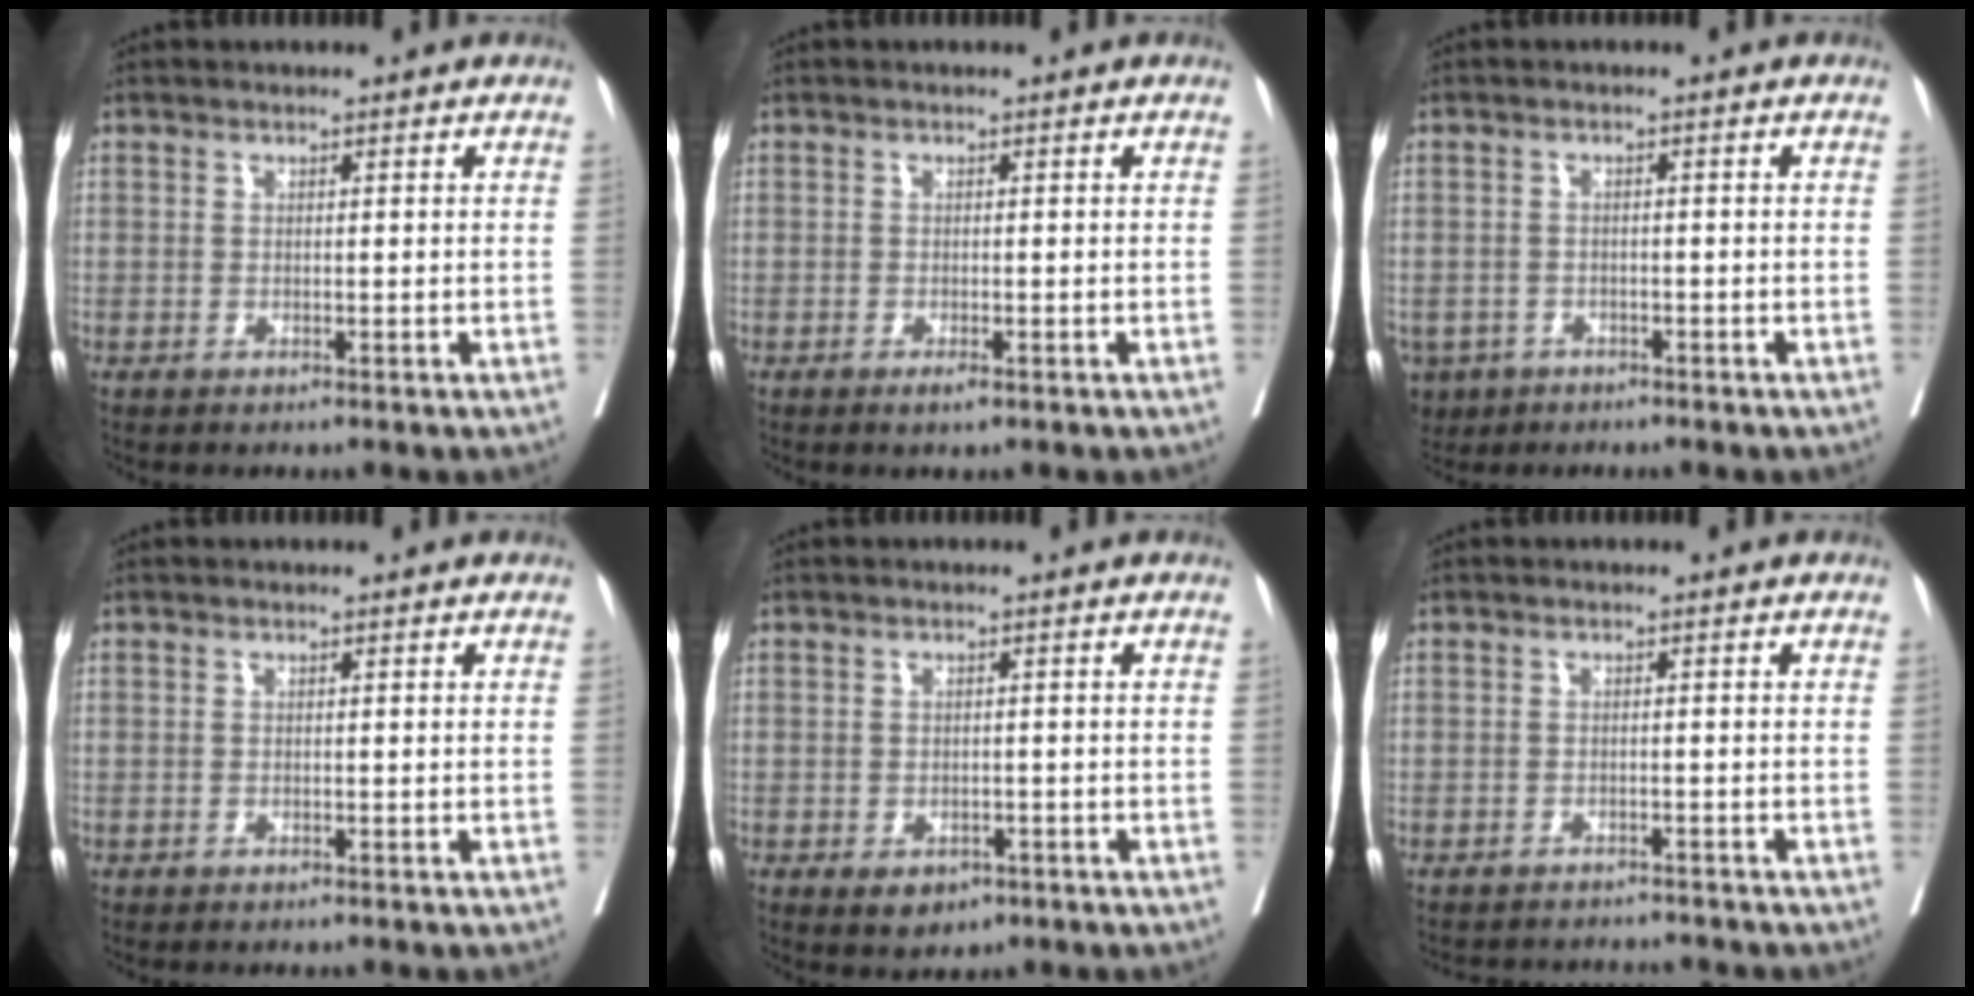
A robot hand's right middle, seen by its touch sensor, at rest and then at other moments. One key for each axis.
{"total": 1.1, "fx": -0.7, "fy": 0.2, "fz": 0.9, "tx": -0.014, "ty": -0.002, "tz": -0.010}
{"total": 5.0, "fx": -3.2, "fy": 3.7, "fz": 1.1, "tx": -0.021, "ty": 0.003, "tz": -0.050}
{"total": 0.0}
{"total": 3.3, "fx": -1.8, "fy": 2.2, "fz": 1.7, "tx": -0.017, "ty": 0.000, "tz": -0.014}
{"total": 5.8, "fx": -5.7, "fy": 1.1, "fz": 0.5, "tx": 0.000, "ty": 0.001, "tz": -0.075}